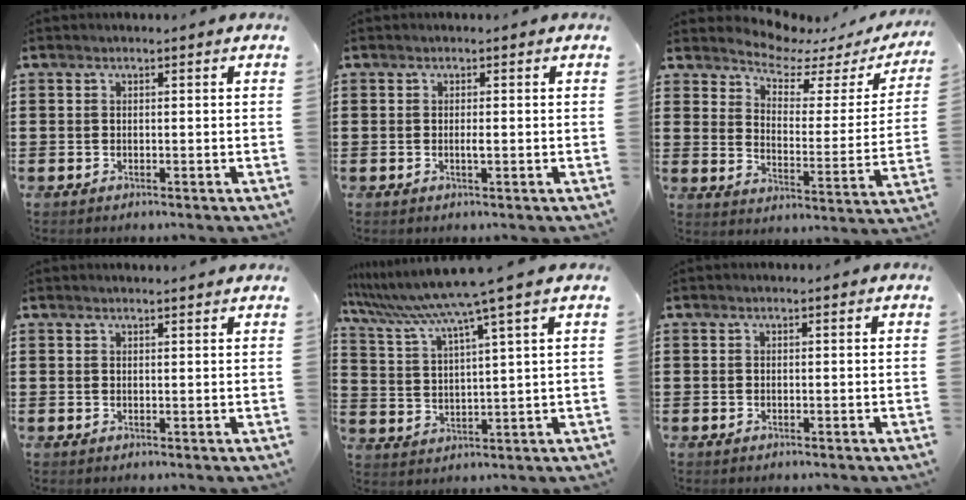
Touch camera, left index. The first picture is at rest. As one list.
[{"total": 1.0, "force": [-0.1, 0.1, 1.0], "torque": [-0.019, -0.005, 0.000]}, {"total": 5.2, "force": [4.8, 1.1, 1.5], "torque": [-0.051, -0.037, 0.079]}, {"total": 1.1, "force": [1.1, -0.1, 0.3], "torque": [-0.007, -0.001, 0.022]}, {"total": 7.6, "force": [6.1, -1.4, 4.4], "torque": [-0.110, -0.043, 0.097]}, {"total": 0.0}]